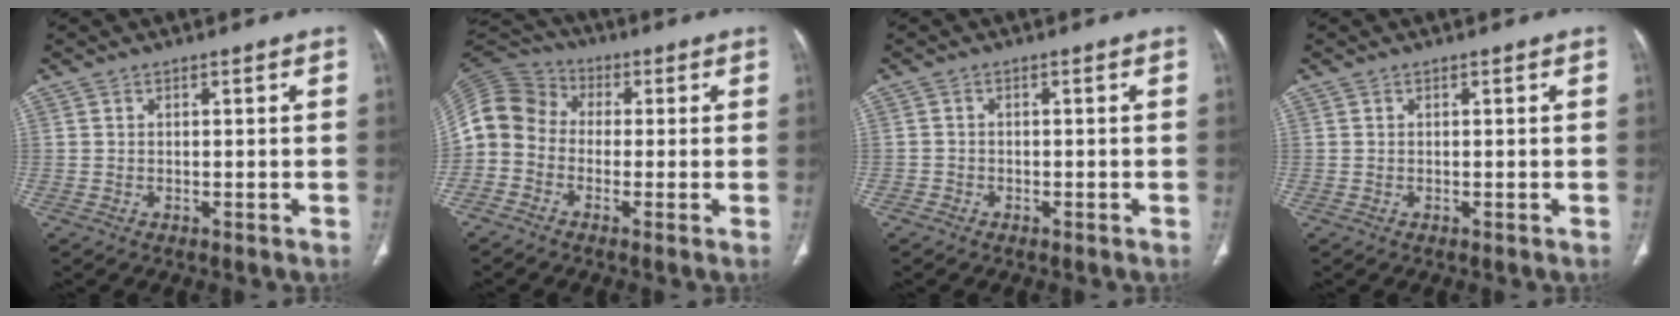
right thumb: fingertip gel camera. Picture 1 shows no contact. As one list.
[{"total": 10.1, "force": [-1.3, 9.0, 4.4], "torque": [-0.090, 0.040, -0.047]}, {"total": 1.3, "force": [-0.9, 0.9, -0.2], "torque": [-0.001, 0.005, -0.023]}, {"total": 0.0}]